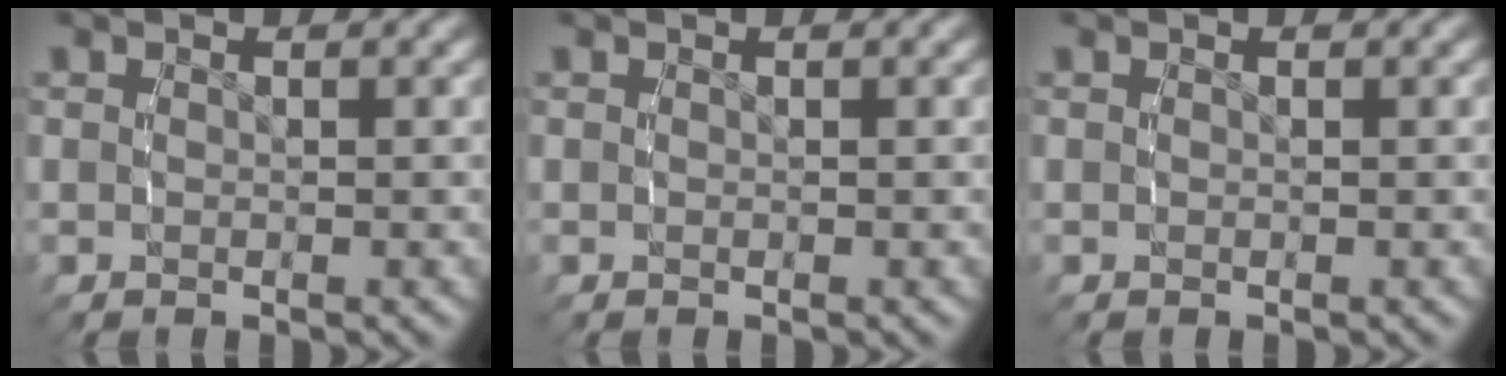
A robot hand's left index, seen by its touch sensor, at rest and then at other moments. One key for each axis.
{"total": 0.0}
{"total": 0.0}